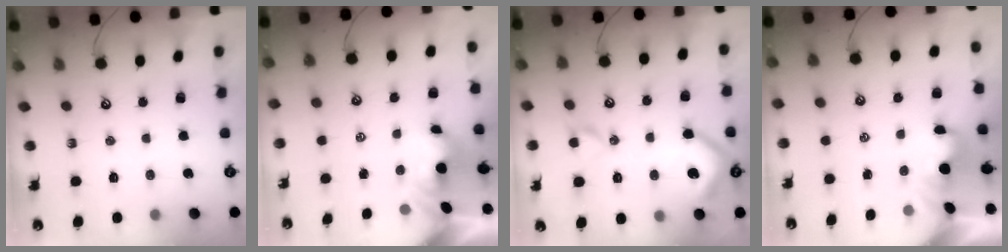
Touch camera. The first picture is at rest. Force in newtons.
{"total": 1.5, "press": 1.3, "slide": 0.7}
{"total": 11.6, "press": 11.5, "slide": 1.6}
{"total": 1.2, "press": 1.1, "slide": 0.3}